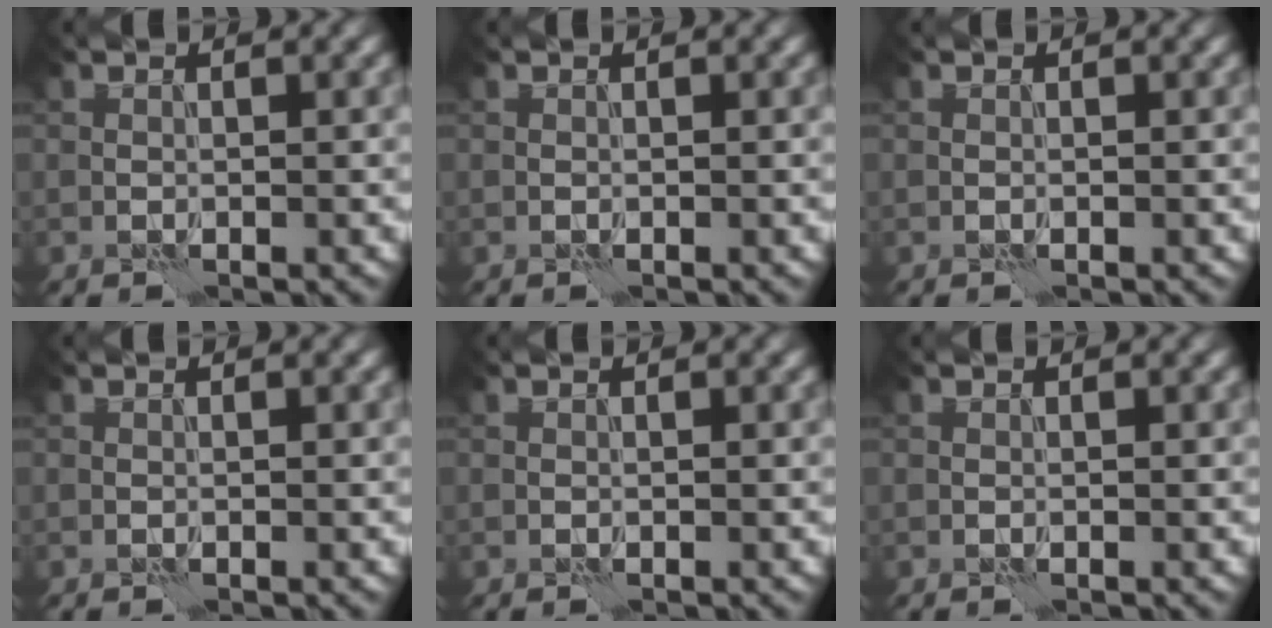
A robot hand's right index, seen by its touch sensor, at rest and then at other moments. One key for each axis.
{"total": 0.0}
{"total": 0.0}
{"total": 0.0}
{"total": 0.0}
{"total": 0.0}